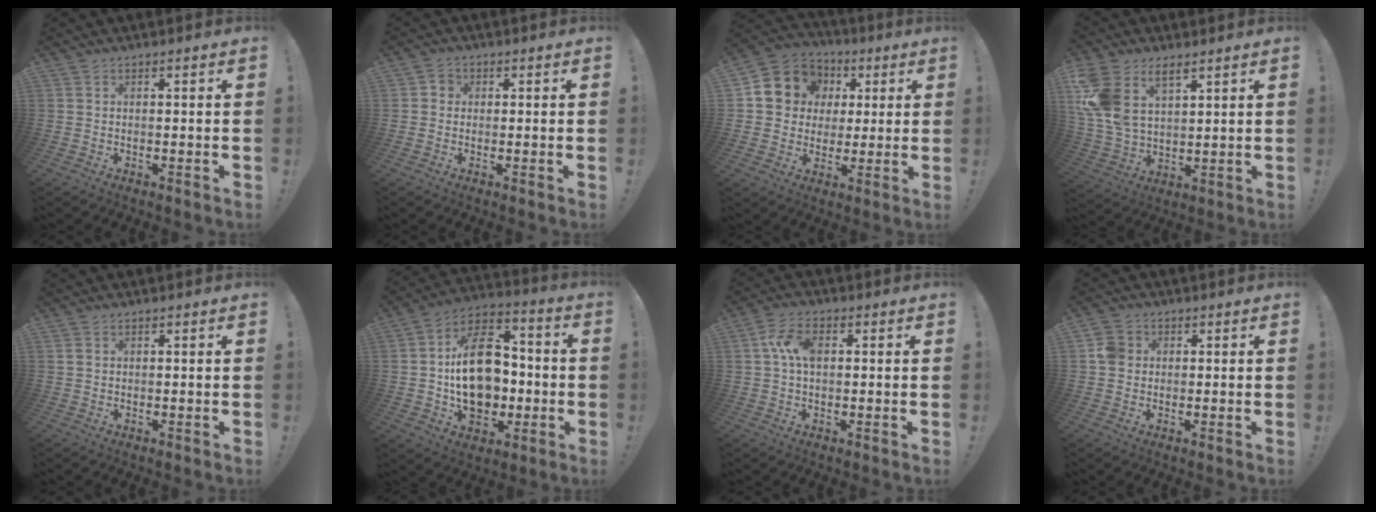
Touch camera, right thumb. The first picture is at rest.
{"total": 2.2, "force": [-0.2, 2.0, 1.0], "torque": [-0.012, 0.005, -0.006]}
{"total": 10.6, "force": [3.1, 9.7, 3.0], "torque": [-0.044, -0.014, 0.072]}
{"total": 13.4, "force": [7.0, 8.3, 7.8], "torque": [-0.165, -0.037, 0.136]}
{"total": 0.8, "force": [0.3, 0.6, 0.3], "torque": [-0.010, 0.005, 0.007]}
{"total": 21.6, "force": [-1.6, 15.2, 15.3], "torque": [-0.240, 0.020, -0.013]}
{"total": 7.4, "force": [1.1, 4.5, 5.8], "torque": [-0.107, 0.010, 0.022]}
{"total": 4.9, "force": [0.6, 4.5, 2.0], "torque": [-0.036, 0.011, 0.012]}